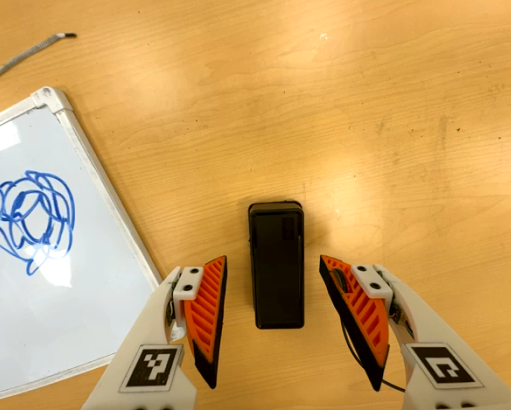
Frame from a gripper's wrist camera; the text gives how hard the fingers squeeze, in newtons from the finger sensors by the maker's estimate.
{"total": 0.0}